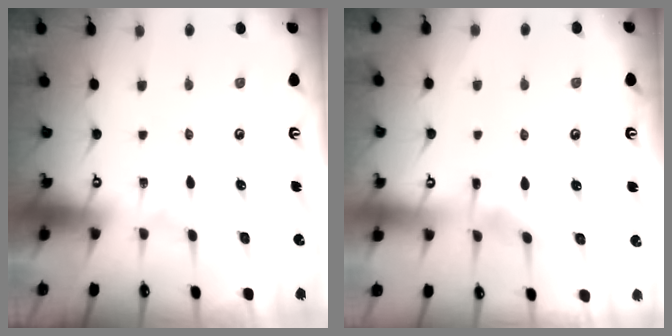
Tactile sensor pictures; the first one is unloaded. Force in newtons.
{"total": 3.3, "press": 3.3, "slide": 0.4}